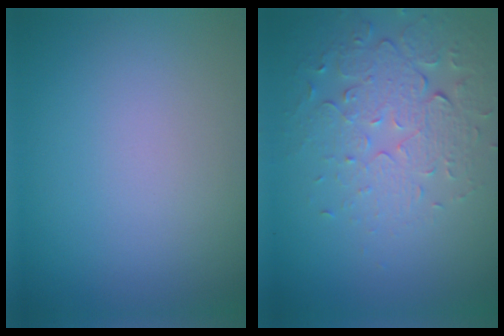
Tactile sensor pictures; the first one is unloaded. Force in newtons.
{"total": 5.5, "press": 3.7, "slide": 4.1}